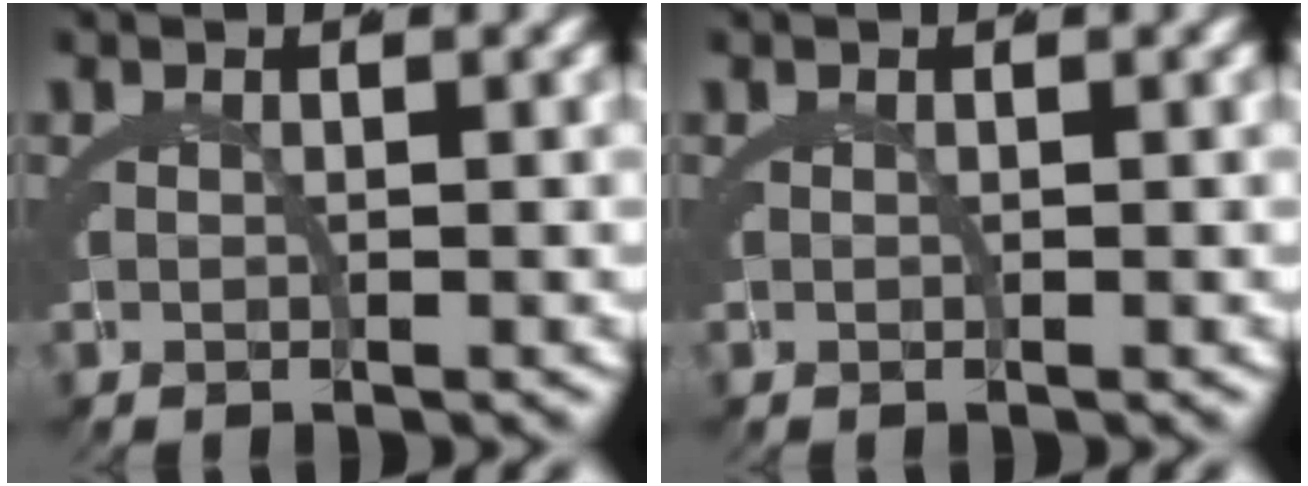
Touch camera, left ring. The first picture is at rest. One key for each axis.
{"total": 0.0}